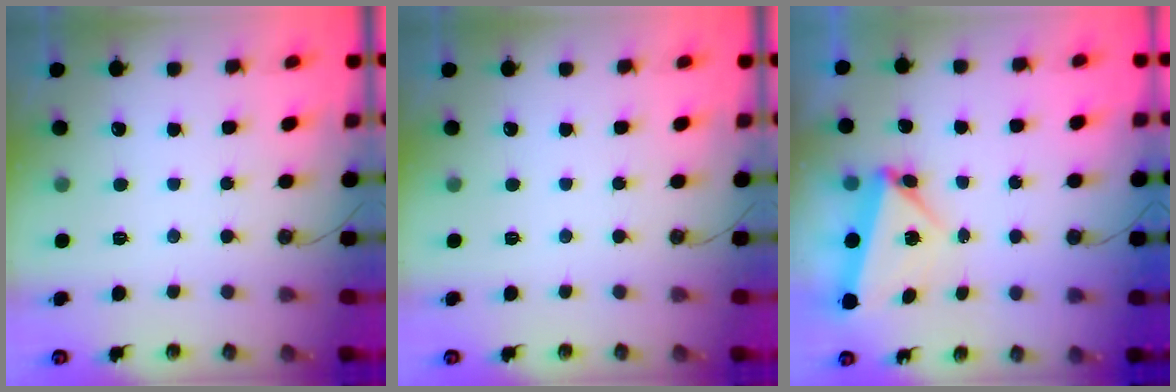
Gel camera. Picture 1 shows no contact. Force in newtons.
{"total": 0.0}
{"total": 6.2, "press": 6.1, "slide": 0.9}